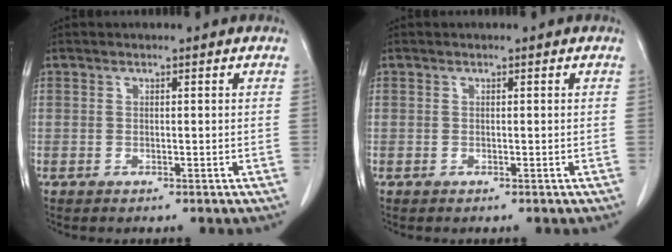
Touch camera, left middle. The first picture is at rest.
{"total": 0.0}